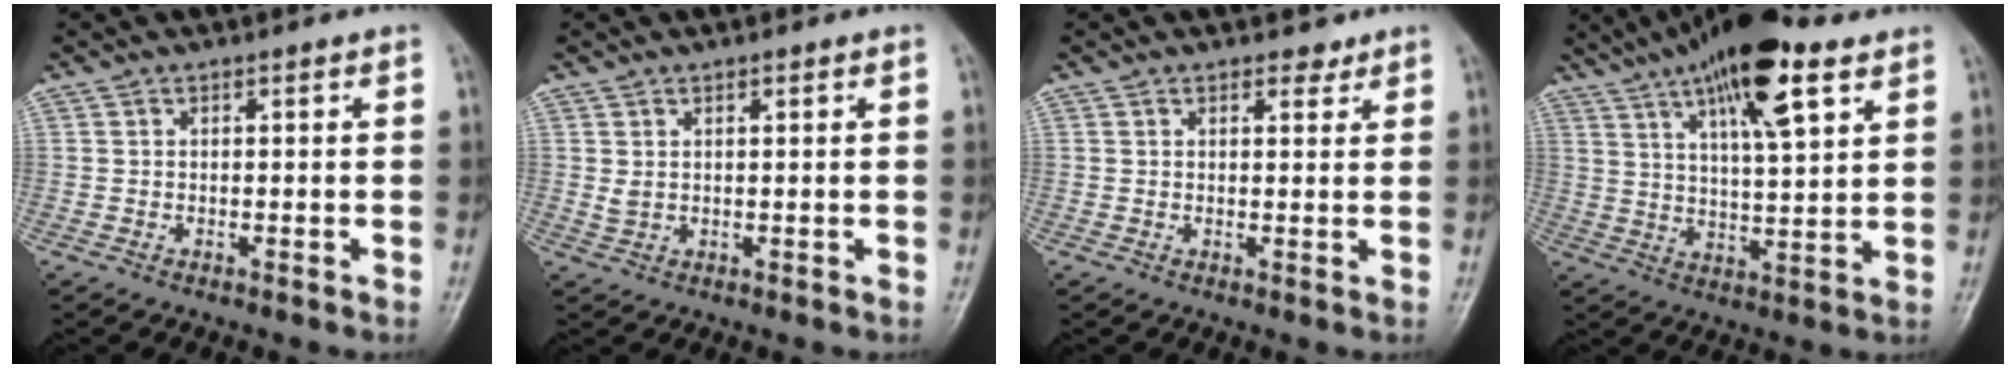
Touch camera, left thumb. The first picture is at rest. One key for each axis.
{"total": 2.0, "fx": 0.8, "fy": 1.1, "fz": 1.5, "tx": -0.027, "ty": 0.001, "tz": 0.022}
{"total": 2.1, "fx": 1.6, "fy": 1.1, "fz": 0.8, "tx": 0.001, "ty": -0.009, "tz": 0.019}
{"total": 16.6, "fx": 9.3, "fy": 4.8, "fz": 12.9, "tx": -0.198, "ty": -0.021, "tz": 0.153}